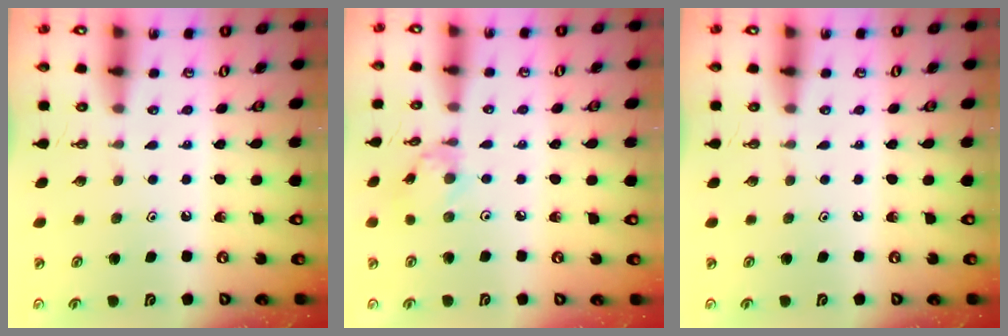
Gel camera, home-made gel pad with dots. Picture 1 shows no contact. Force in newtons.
{"total": 2.8, "press": 2.8, "slide": 0.1}
{"total": 0.0}